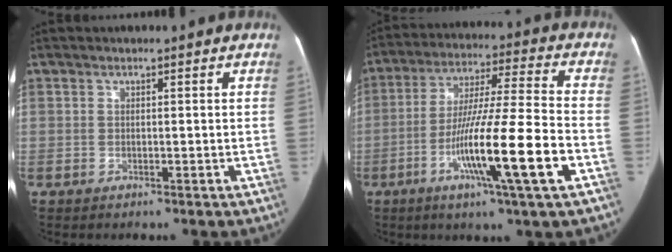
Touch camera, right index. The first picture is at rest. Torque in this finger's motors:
{"motor_torque": [1.65, -0.49, 0.58, 0.21]}